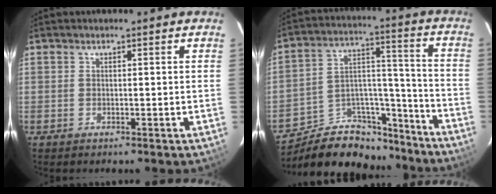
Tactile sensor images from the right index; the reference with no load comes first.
{"total": 19.4, "force": [-16.1, 9.1, 5.8], "torque": [-0.109, 0.071, -0.235]}